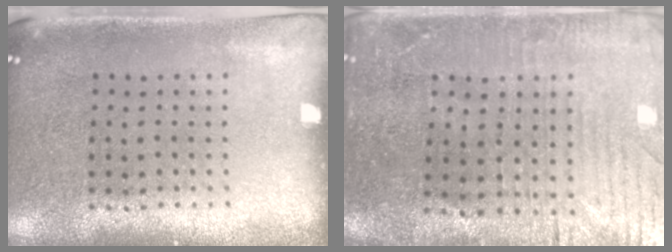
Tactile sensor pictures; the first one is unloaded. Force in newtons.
{"total": 1.6, "press": 1.5, "slide": 0.5}